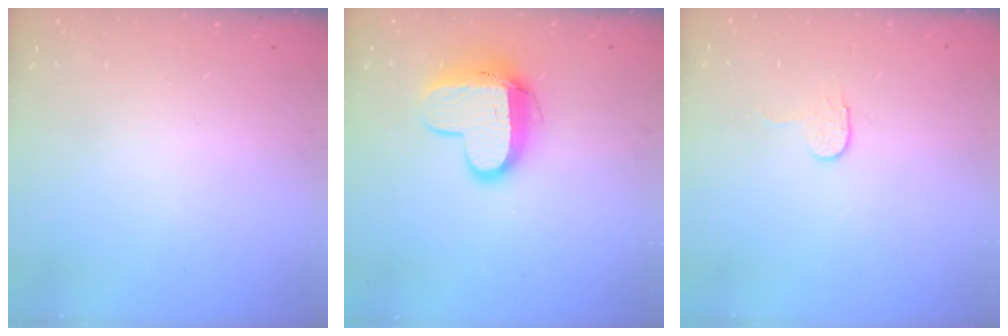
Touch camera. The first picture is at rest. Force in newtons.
{"total": 11.6, "press": 11.5, "slide": 1.2}
{"total": 3.2, "press": 3.2, "slide": 0.3}